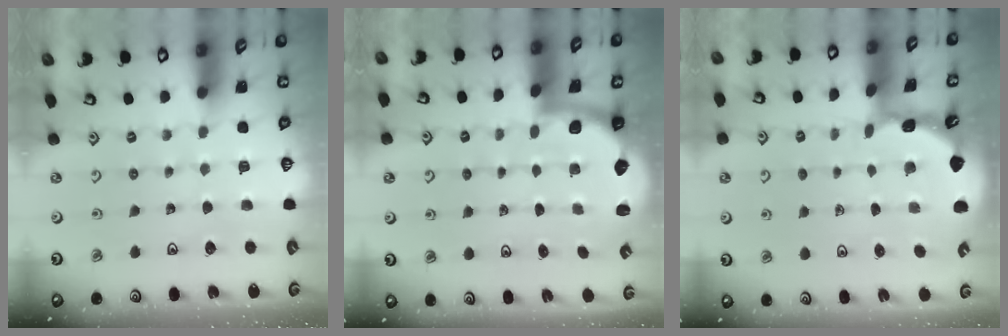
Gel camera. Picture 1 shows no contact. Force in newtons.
{"total": 2.2, "press": 2.1, "slide": 0.8}
{"total": 1.8, "press": 1.8, "slide": 0.1}